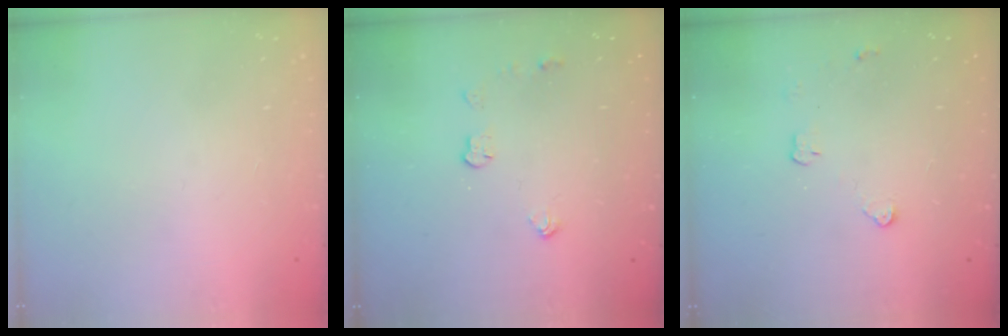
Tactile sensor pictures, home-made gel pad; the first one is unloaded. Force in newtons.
{"total": 4.4, "press": 4.3, "slide": 0.5}
{"total": 3.0, "press": 3.0, "slide": 0.4}